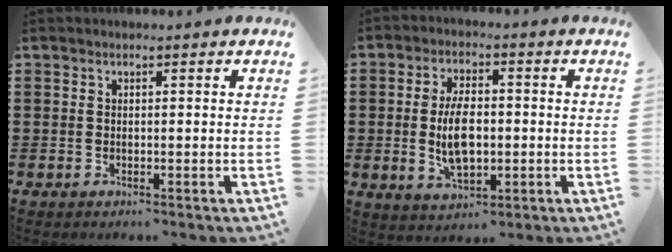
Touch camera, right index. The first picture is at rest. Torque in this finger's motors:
{"motor_torque": [0.93, 0.86, 0.65, 0.21]}